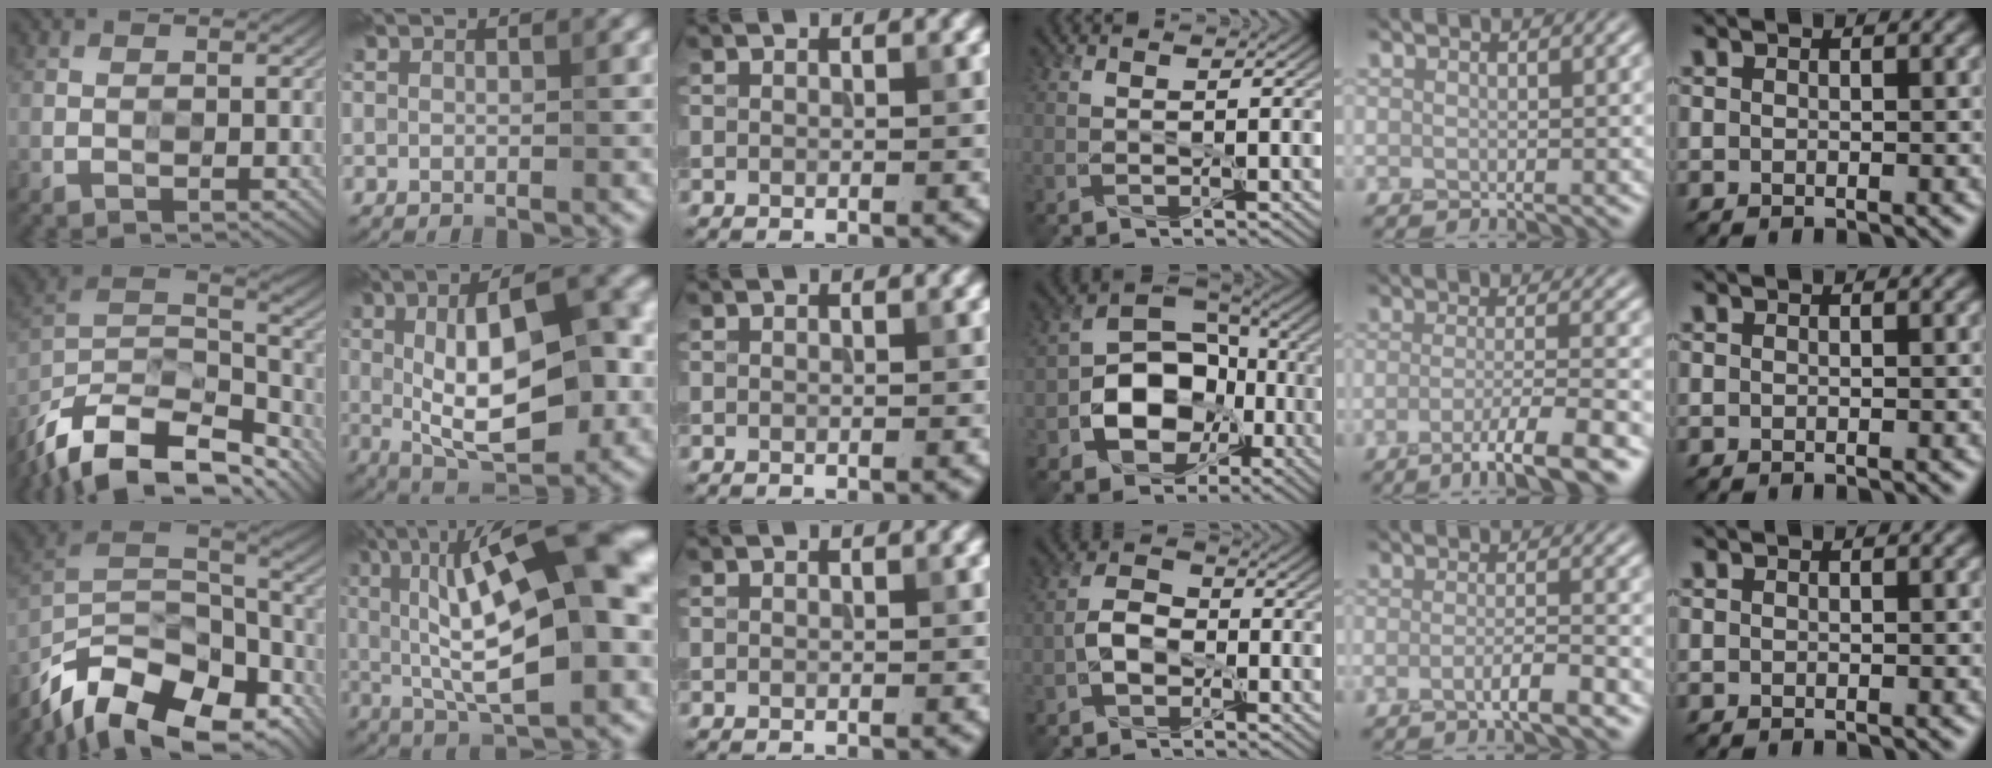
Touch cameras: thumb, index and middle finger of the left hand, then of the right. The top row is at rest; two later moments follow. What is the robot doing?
{"motion": "peel", "object": "sticker"}